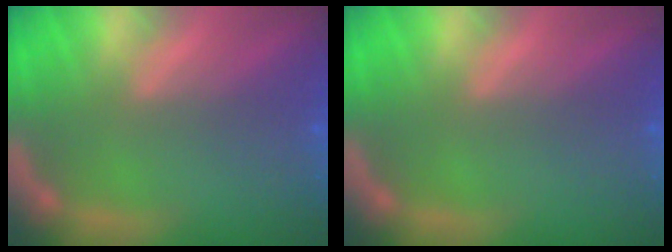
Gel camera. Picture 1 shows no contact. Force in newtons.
{"total": 0.0}